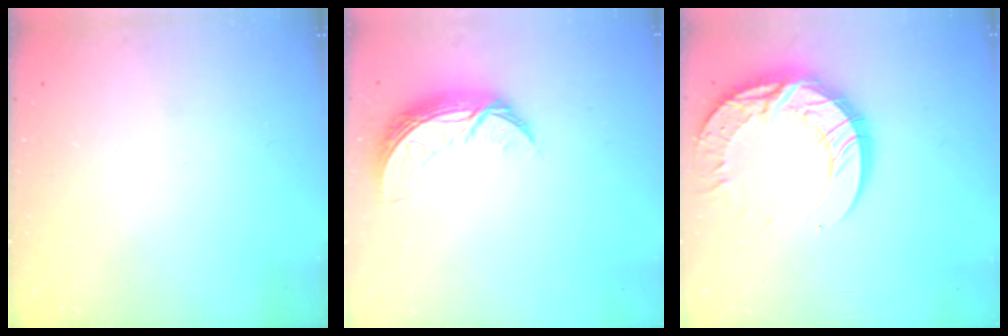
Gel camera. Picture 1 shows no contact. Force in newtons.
{"total": 8.2, "press": 8.2, "slide": 0.3}
{"total": 17.3, "press": 17.2, "slide": 1.5}